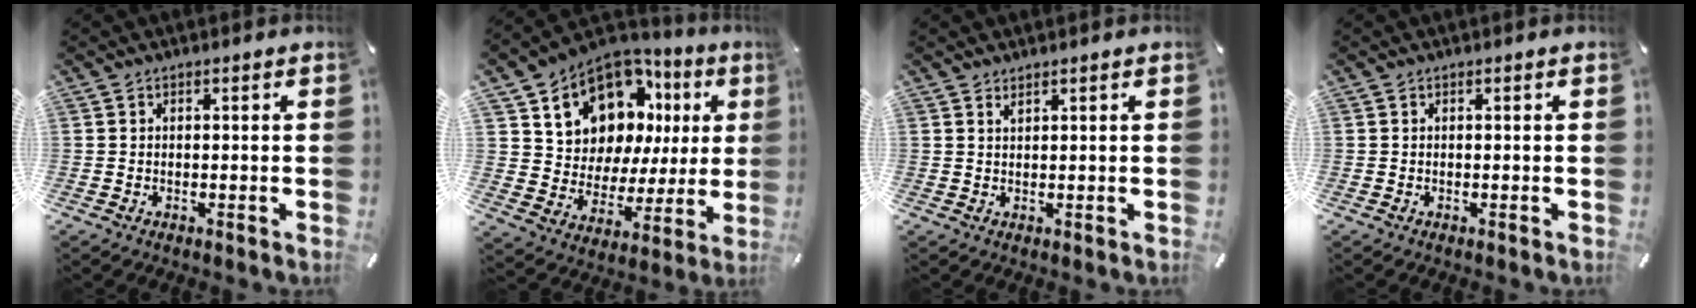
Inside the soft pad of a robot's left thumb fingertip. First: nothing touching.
{"total": 12.9, "force": [8.6, 8.8, 3.8], "torque": [-0.080, -0.078, 0.159]}
{"total": 1.2, "force": [1.0, 0.1, 0.6], "torque": [-0.011, -0.002, 0.018]}
{"total": 0.0}